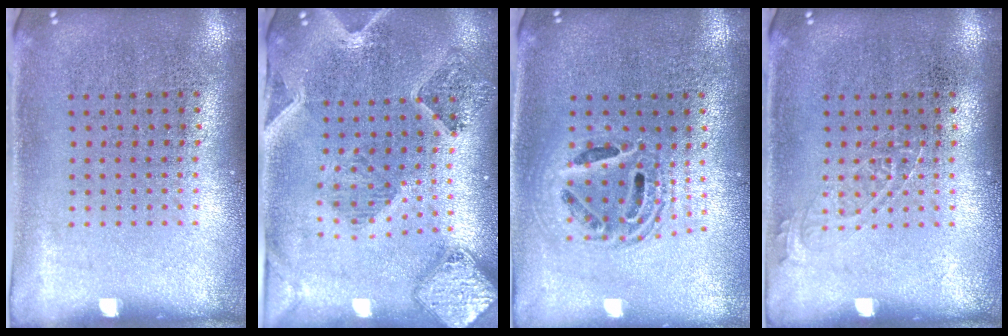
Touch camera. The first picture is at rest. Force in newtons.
{"total": 1.6, "press": 1.5, "slide": 0.3}
{"total": 1.6, "press": 1.3, "slide": 0.9}
{"total": 1.0, "press": 1.0, "slide": 0.1}